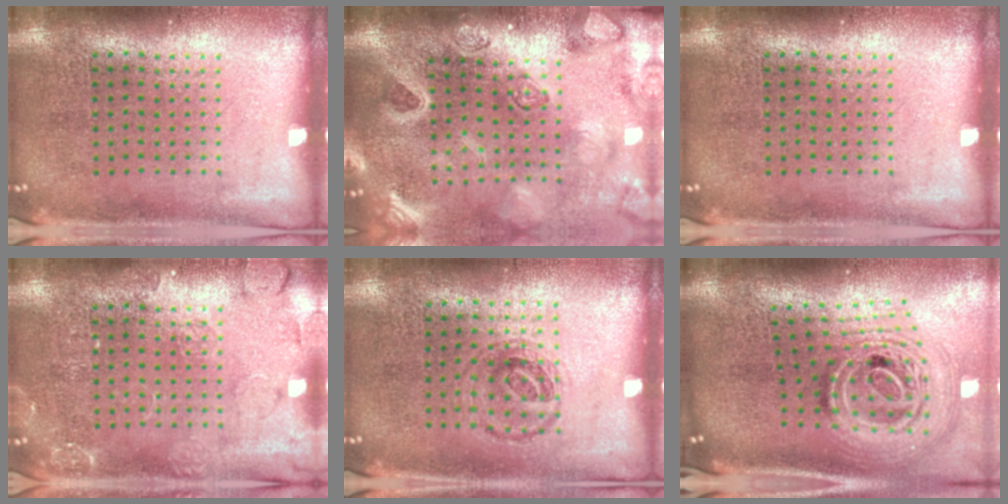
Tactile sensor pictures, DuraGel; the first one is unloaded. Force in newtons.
{"total": 3.7, "press": 3.0, "slide": 2.1}
{"total": 0.0}
{"total": 2.5, "press": 2.5, "slide": 0.4}
{"total": 1.0, "press": 0.9, "slide": 0.3}
{"total": 2.7, "press": 1.9, "slide": 2.0}